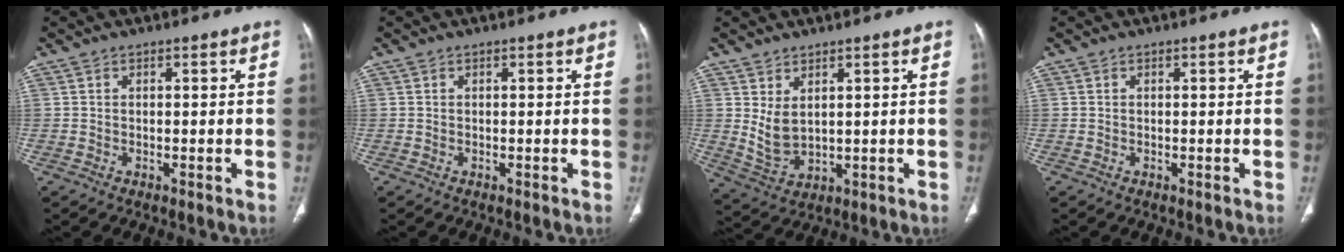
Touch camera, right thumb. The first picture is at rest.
{"total": 0.0}
{"total": 5.6, "force": [1.8, 3.1, 4.2], "torque": [-0.075, -0.020, 0.053]}
{"total": 0.0}